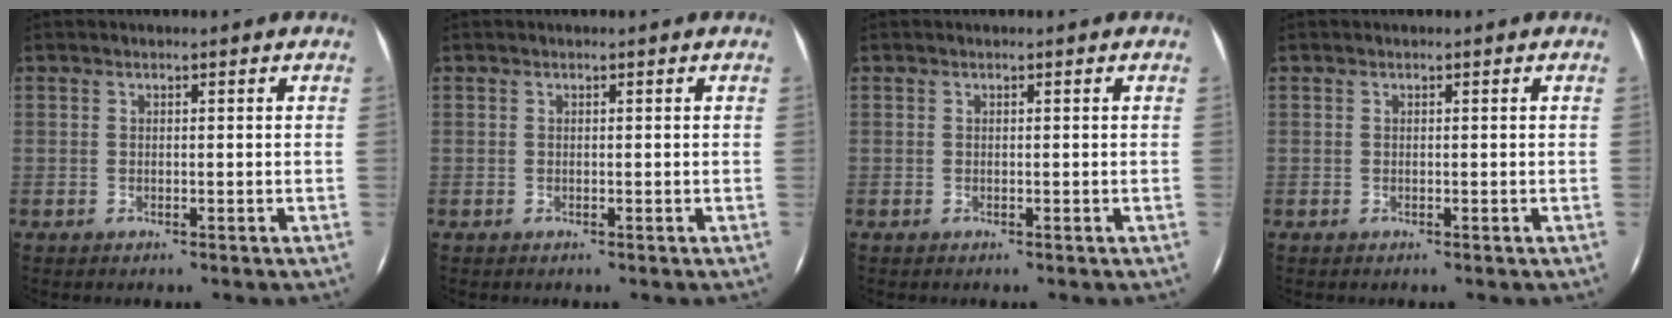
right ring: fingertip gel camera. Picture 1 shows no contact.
{"total": 0.0}
{"total": 0.0}
{"total": 0.0}